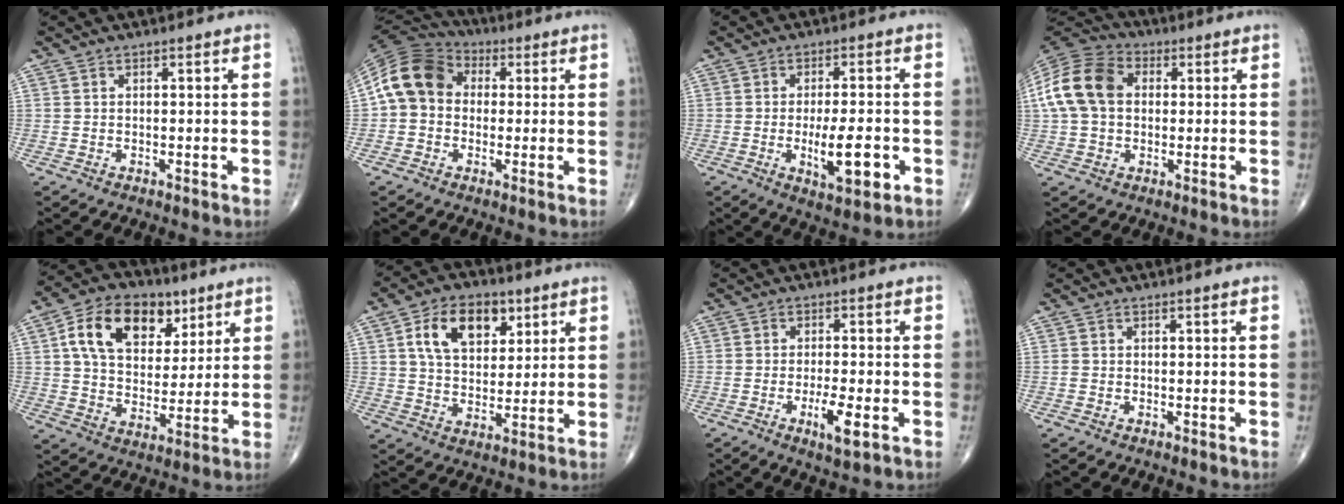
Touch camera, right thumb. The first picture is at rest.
{"total": 12.1, "force": [1.0, 9.8, 7.1], "torque": [-0.123, 0.034, 0.004]}
{"total": 9.3, "force": [-2.4, 3.1, 8.5], "torque": [-0.130, -0.002, -0.032]}
{"total": 14.0, "force": [1.7, 10.3, 9.4], "torque": [-0.179, 0.030, 0.022]}
{"total": 17.2, "force": [7.0, 11.3, 10.9], "torque": [-0.154, -0.011, 0.121]}
{"total": 12.8, "force": [5.1, 8.1, 8.6], "torque": [-0.114, -0.012, 0.089]}
{"total": 5.4, "force": [-2.0, 1.3, 4.9], "torque": [-0.090, -0.004, -0.032]}
{"total": 0.6, "force": [-0.2, 0.5, 0.2], "torque": [-0.004, 0.001, -0.005]}